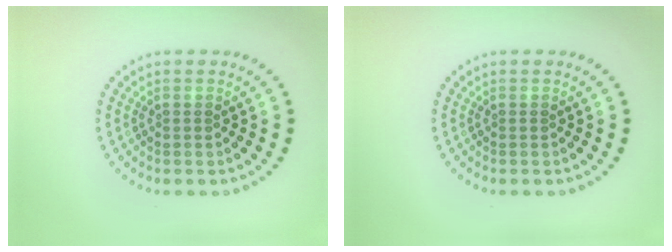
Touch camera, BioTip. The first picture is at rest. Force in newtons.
{"total": 0.0}